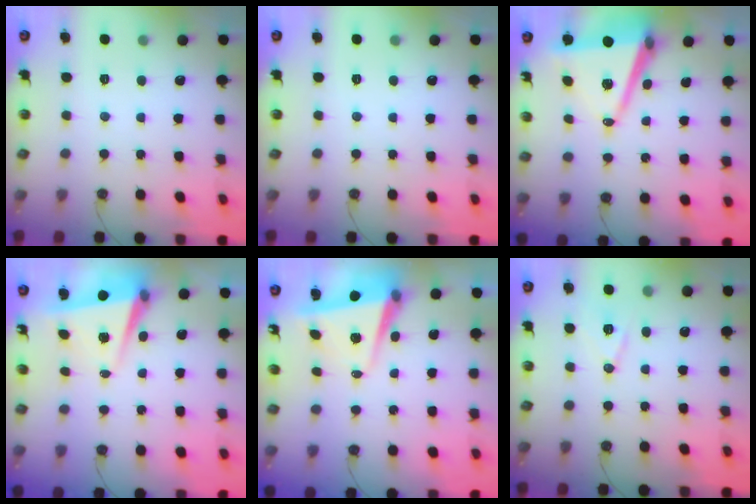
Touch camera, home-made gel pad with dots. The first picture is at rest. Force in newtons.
{"total": 0.0}
{"total": 12.1, "press": 11.4, "slide": 4.1}
{"total": 5.5, "press": 5.2, "slide": 1.6}
{"total": 6.1, "press": 6.0, "slide": 1.1}
{"total": 10.3, "press": 9.7, "slide": 3.4}